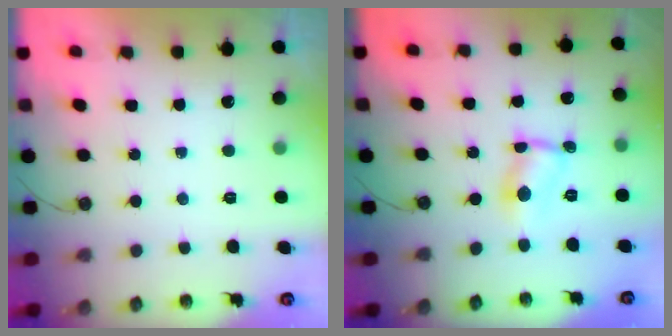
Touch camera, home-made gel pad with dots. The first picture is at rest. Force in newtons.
{"total": 2.9, "press": 2.9, "slide": 0.2}